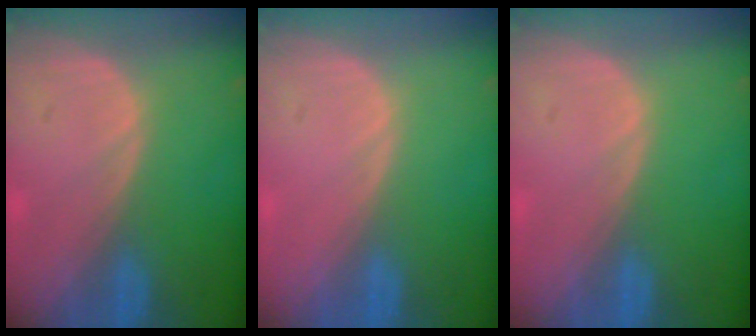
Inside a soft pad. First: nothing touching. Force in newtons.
{"total": 0.0}
{"total": 0.0}